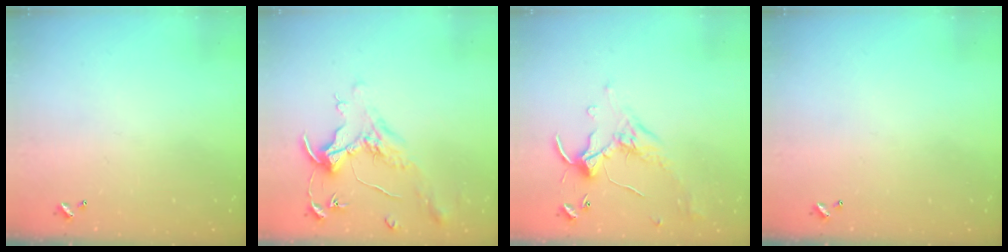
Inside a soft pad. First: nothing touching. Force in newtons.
{"total": 1.6, "press": 1.4, "slide": 0.7}
{"total": 1.2, "press": 0.9, "slide": 0.9}
{"total": 0.0}